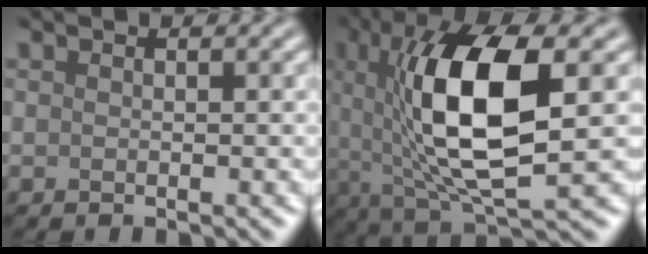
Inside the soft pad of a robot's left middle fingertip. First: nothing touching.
{"total": 11.5, "force": [1.2, 4.0, 10.7], "torque": [-0.190, 0.001, 0.024]}